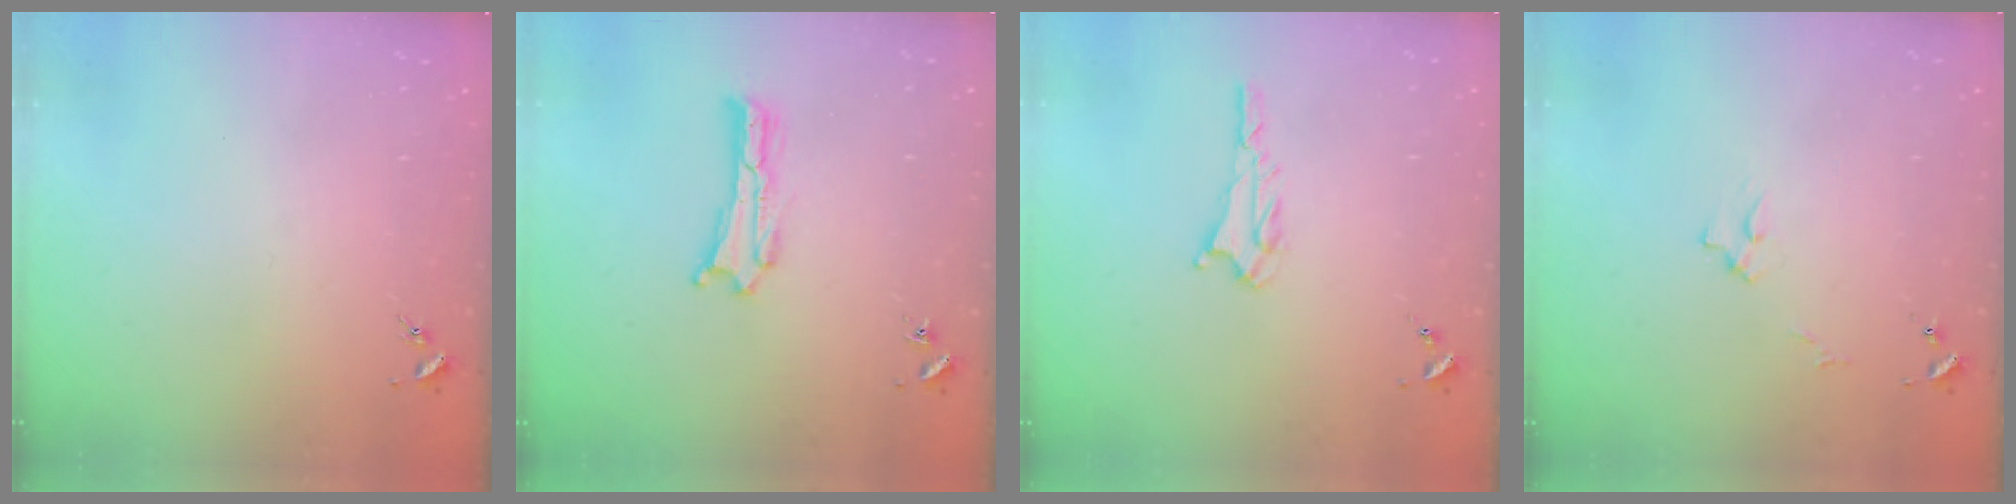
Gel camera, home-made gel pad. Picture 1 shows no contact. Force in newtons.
{"total": 0.0}
{"total": 1.6, "press": 1.6, "slide": 0.1}
{"total": 2.7, "press": 2.7, "slide": 0.3}